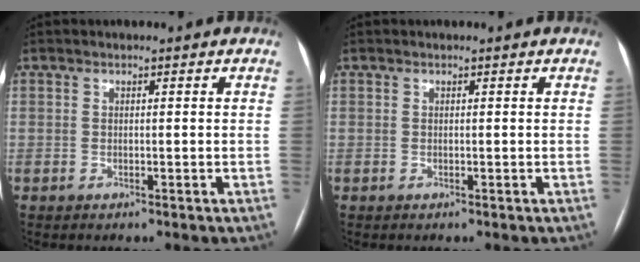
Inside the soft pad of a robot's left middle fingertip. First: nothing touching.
{"total": 0.0}